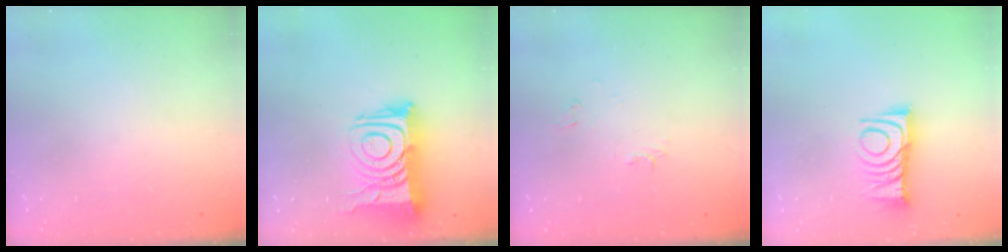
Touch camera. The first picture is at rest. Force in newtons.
{"total": 15.5, "press": 15.4, "slide": 1.5}
{"total": 3.5, "press": 3.4, "slide": 0.5}
{"total": 10.6, "press": 10.6, "slide": 0.4}